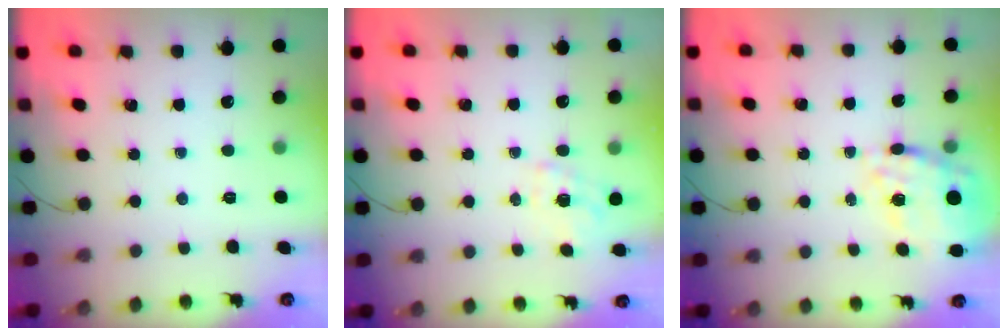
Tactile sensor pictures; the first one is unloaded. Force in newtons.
{"total": 1.0, "press": 0.7, "slide": 0.7}
{"total": 18.2, "press": 17.8, "slide": 3.7}